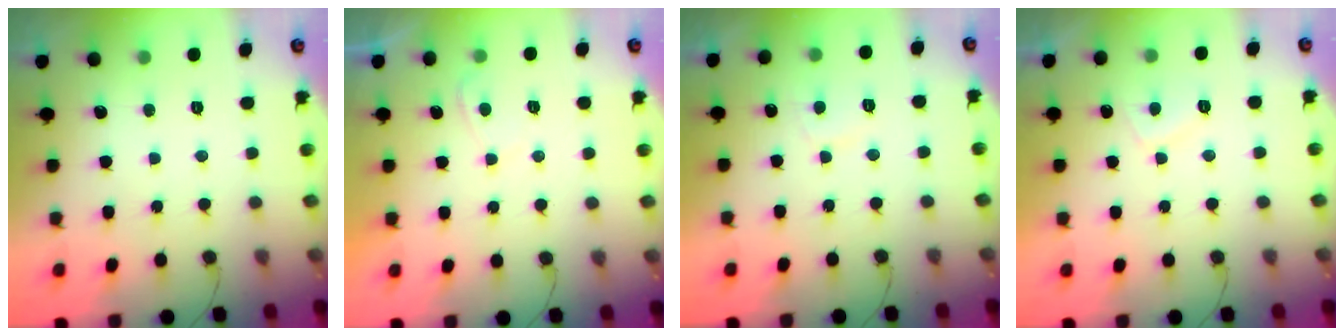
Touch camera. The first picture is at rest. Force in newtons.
{"total": 1.2, "press": 1.0, "slide": 0.6}
{"total": 3.0, "press": 2.9, "slide": 0.7}
{"total": 3.9, "press": 3.8, "slide": 0.7}